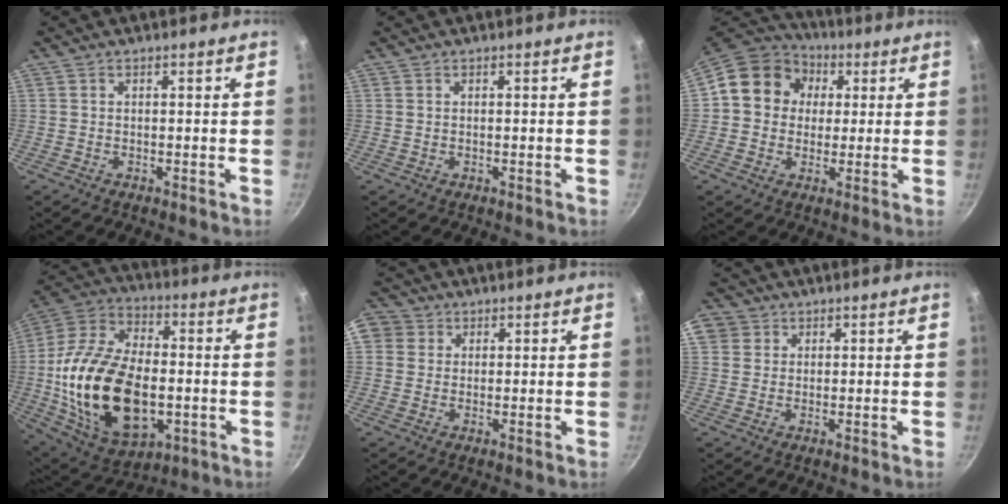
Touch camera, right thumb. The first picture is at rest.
{"total": 0.0}
{"total": 12.9, "force": [2.6, 11.3, 5.6], "torque": [-0.065, 0.019, 0.026]}
{"total": 27.1, "force": [-3.3, 16.1, 21.5], "torque": [-0.396, 0.022, -0.048]}
{"total": 6.2, "force": [1.8, 5.7, 1.9], "torque": [-0.012, 0.006, 0.021]}
{"total": 4.9, "force": [1.7, 4.4, 1.2], "torque": [0.005, 0.004, 0.022]}